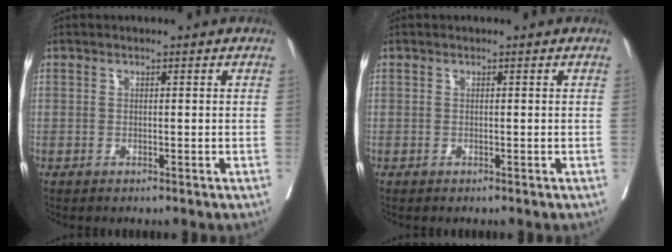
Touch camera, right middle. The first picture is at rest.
{"total": 0.0}